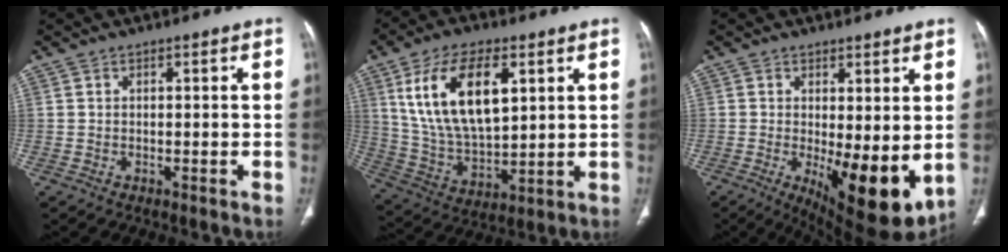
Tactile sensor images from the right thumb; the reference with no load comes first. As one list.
[{"total": 18.8, "force": [6.6, 9.2, 15.0], "torque": [-0.266, -0.019, 0.133]}, {"total": 12.9, "force": [-1.7, 4.7, 11.9], "torque": [-0.167, -0.032, -0.008]}]